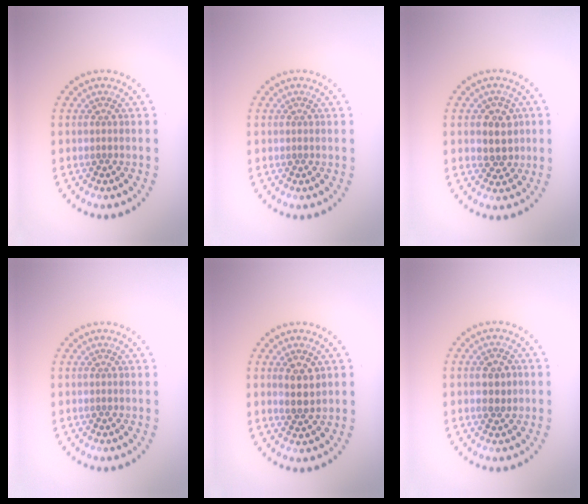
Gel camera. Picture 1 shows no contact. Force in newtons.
{"total": 0.0}
{"total": 2.9, "press": 2.7, "slide": 0.9}
{"total": 0.0}
{"total": 2.5, "press": 2.3, "slide": 0.9}
{"total": 1.6, "press": 1.6, "slide": 0.1}